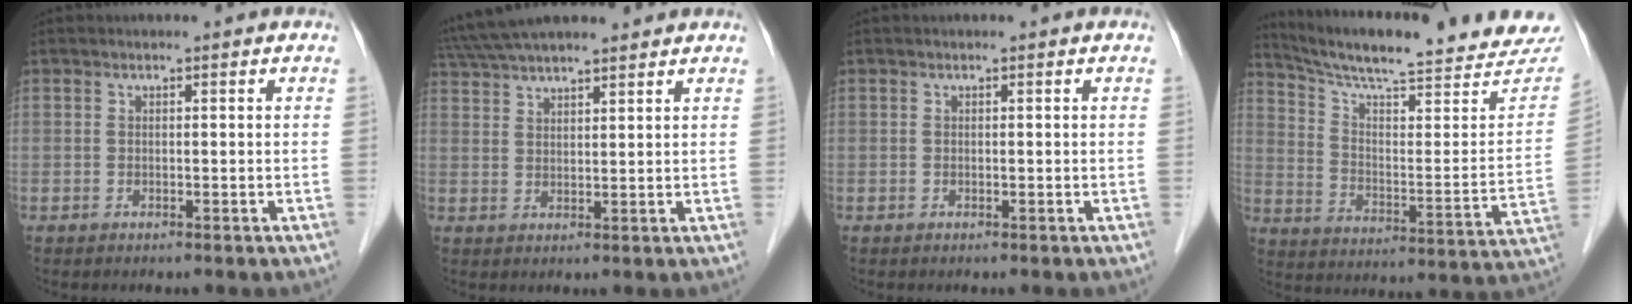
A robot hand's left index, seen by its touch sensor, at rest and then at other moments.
{"total": 14.6, "force": [12.7, 2.7, 6.7], "torque": [-0.132, 0.053, 0.211]}
{"total": 0.0}
{"total": 26.9, "force": [24.6, 3.0, 10.4], "torque": [-0.164, -0.074, 0.328]}